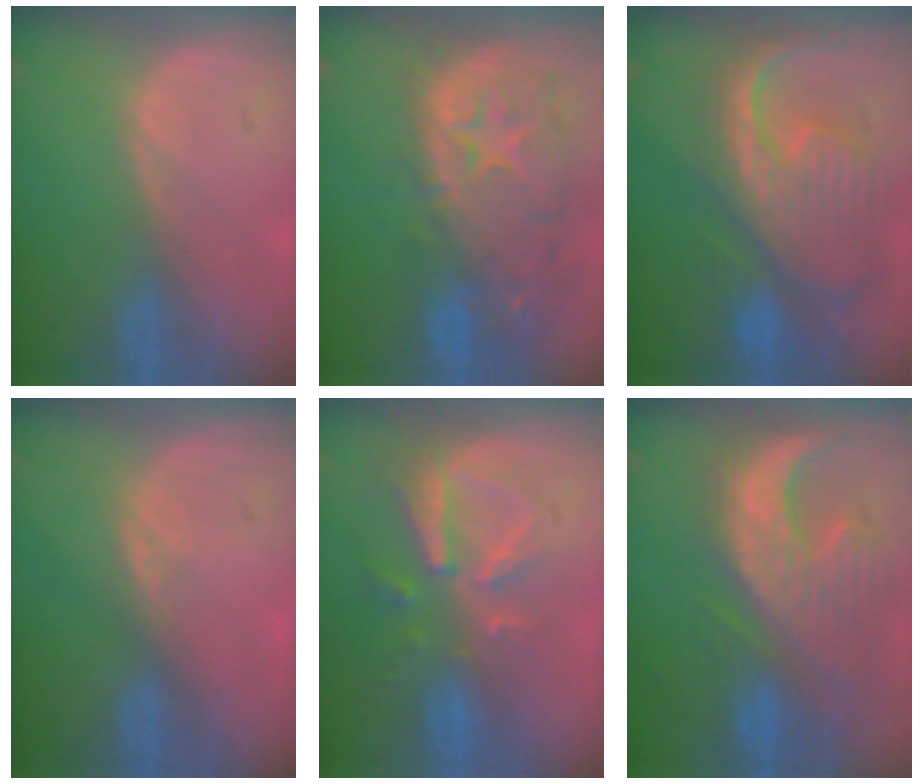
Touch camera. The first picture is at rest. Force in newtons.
{"total": 13.9, "press": 11.1, "slide": 8.3}
{"total": 12.5, "press": 10.7, "slide": 6.5}
{"total": 1.5, "press": 1.3, "slide": 0.8}
{"total": 8.1, "press": 7.4, "slide": 3.4}
{"total": 12.8, "press": 11.2, "slide": 6.2}